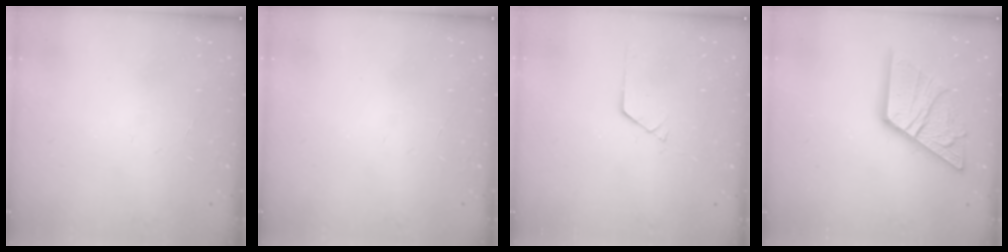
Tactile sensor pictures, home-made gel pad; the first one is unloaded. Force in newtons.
{"total": 0.0}
{"total": 0.9, "press": 0.9, "slide": 0.1}
{"total": 18.4, "press": 18.3, "slide": 1.9}